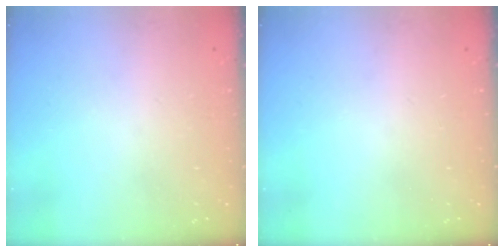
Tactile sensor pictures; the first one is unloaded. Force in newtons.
{"total": 0.0}